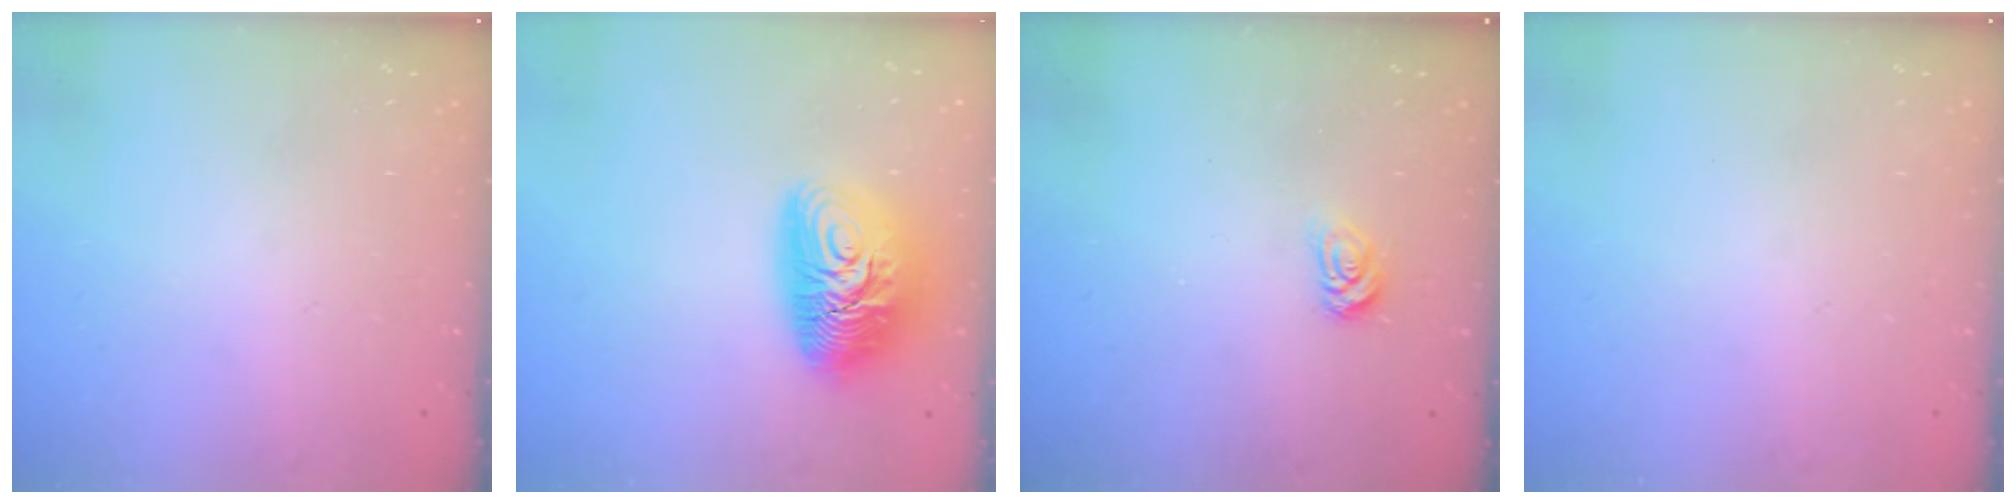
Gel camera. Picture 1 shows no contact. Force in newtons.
{"total": 13.2, "press": 13.2, "slide": 1.0}
{"total": 4.6, "press": 4.5, "slide": 0.6}
{"total": 0.0}